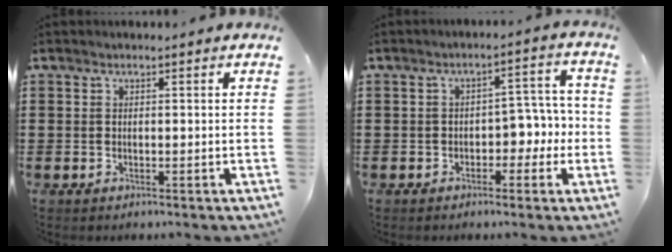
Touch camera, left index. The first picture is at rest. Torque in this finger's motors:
{"motor_torque": [0.14, 0.06, 0.21, 0.02]}